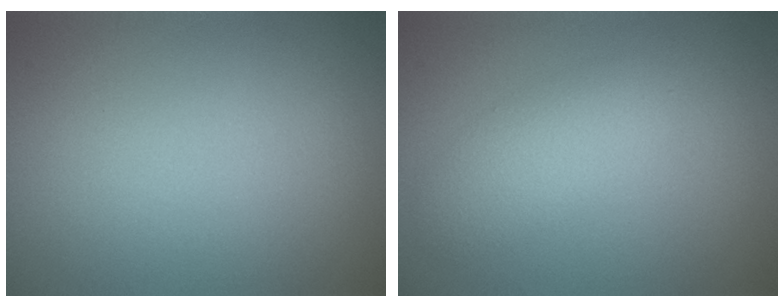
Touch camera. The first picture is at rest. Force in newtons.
{"total": 2.8, "press": 2.8, "slide": 0.1}